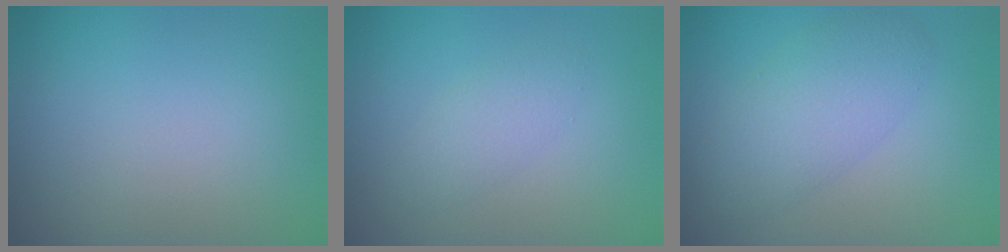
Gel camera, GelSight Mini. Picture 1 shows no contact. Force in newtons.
{"total": 1.8, "press": 1.8, "slide": 0.1}
{"total": 4.4, "press": 4.4, "slide": 0.1}